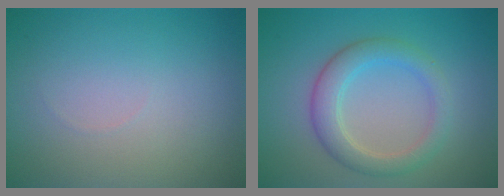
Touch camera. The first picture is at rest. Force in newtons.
{"total": 3.6, "press": 3.6, "slide": 0.1}